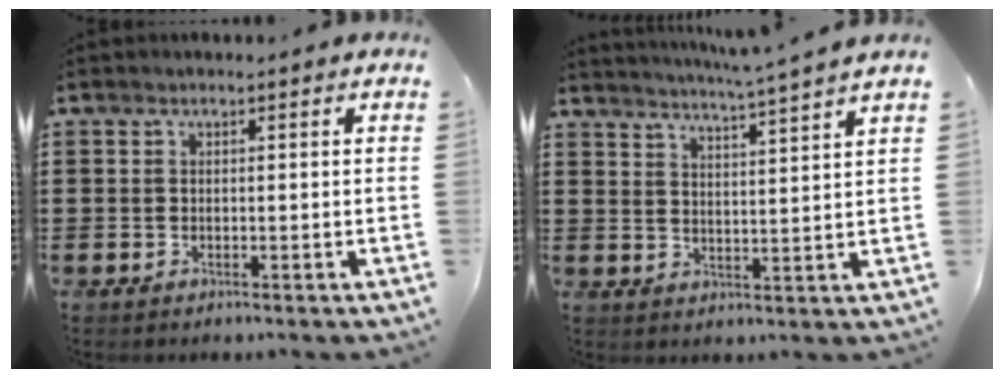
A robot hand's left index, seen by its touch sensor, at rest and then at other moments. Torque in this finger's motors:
{"motor_torque": [2.14, 0.00, 0.26, 0.18]}